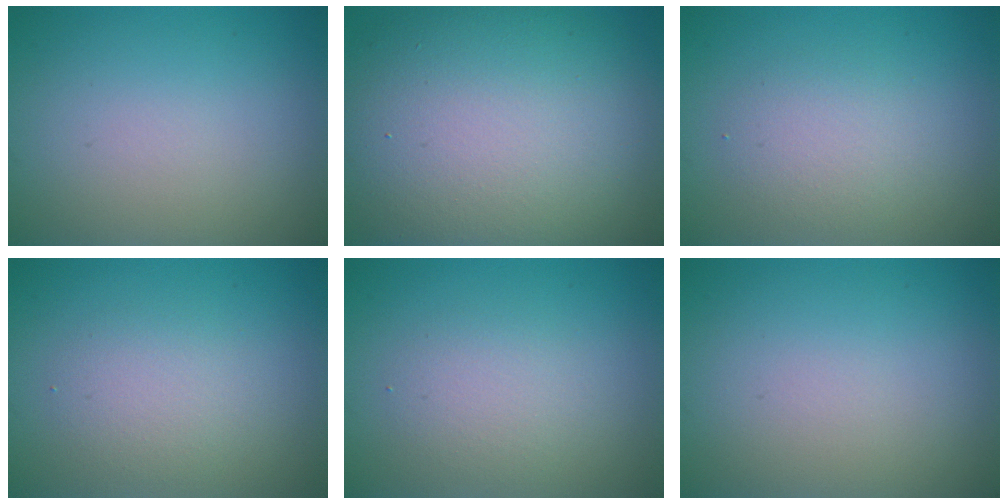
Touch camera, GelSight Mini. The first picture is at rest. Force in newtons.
{"total": 14.9, "press": 14.8, "slide": 0.9}
{"total": 2.5, "press": 2.5, "slide": 0.2}
{"total": 2.4, "press": 2.4, "slide": 0.2}
{"total": 2.3, "press": 2.3, "slide": 0.1}
{"total": 0.0}